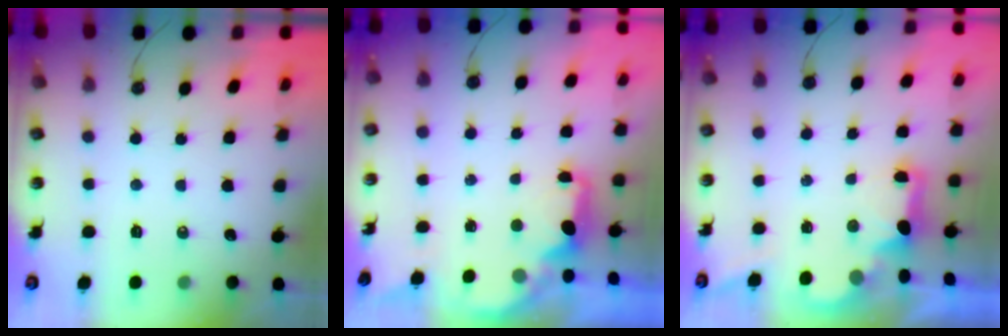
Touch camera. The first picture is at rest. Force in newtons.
{"total": 2.4, "press": 2.2, "slide": 0.8}
{"total": 2.3, "press": 2.2, "slide": 0.8}